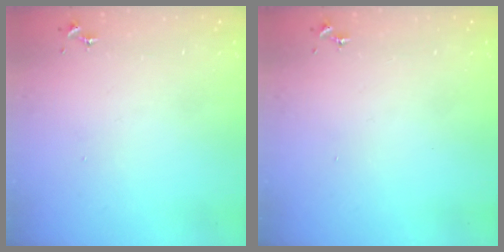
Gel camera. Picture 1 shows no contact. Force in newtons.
{"total": 0.0}